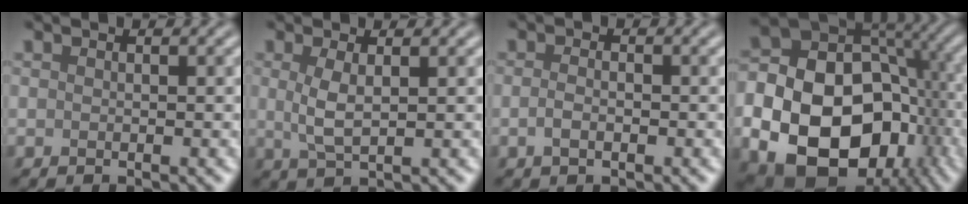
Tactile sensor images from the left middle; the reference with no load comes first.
{"total": 2.5, "force": [0.5, 0.8, 2.3], "torque": [-0.053, -0.002, 0.011]}
{"total": 1.4, "force": [-0.5, 0.6, 1.2], "torque": [-0.026, 0.000, -0.013]}
{"total": 19.2, "force": [-5.5, 14.5, 11.3], "torque": [-0.182, -0.037, -0.089]}